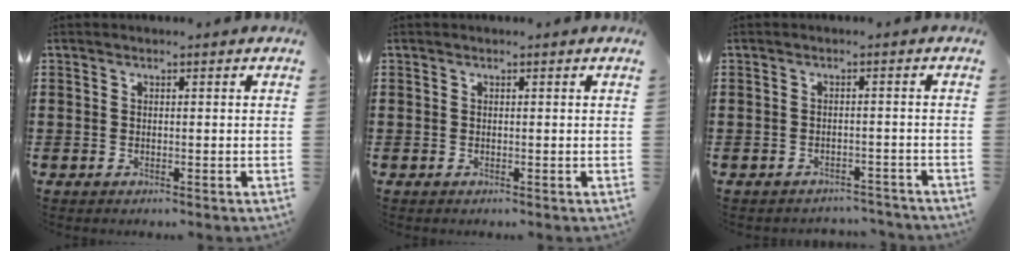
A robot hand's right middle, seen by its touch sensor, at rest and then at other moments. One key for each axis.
{"total": 0.0}
{"total": 1.9, "fx": -1.9, "fy": 0.2, "fz": 0.0, "tx": -0.008, "ty": -0.001, "tz": -0.041}